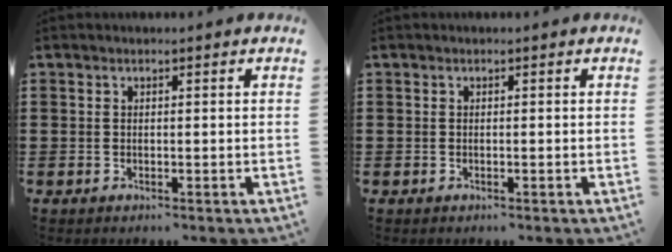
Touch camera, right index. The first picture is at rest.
{"total": 0.0}